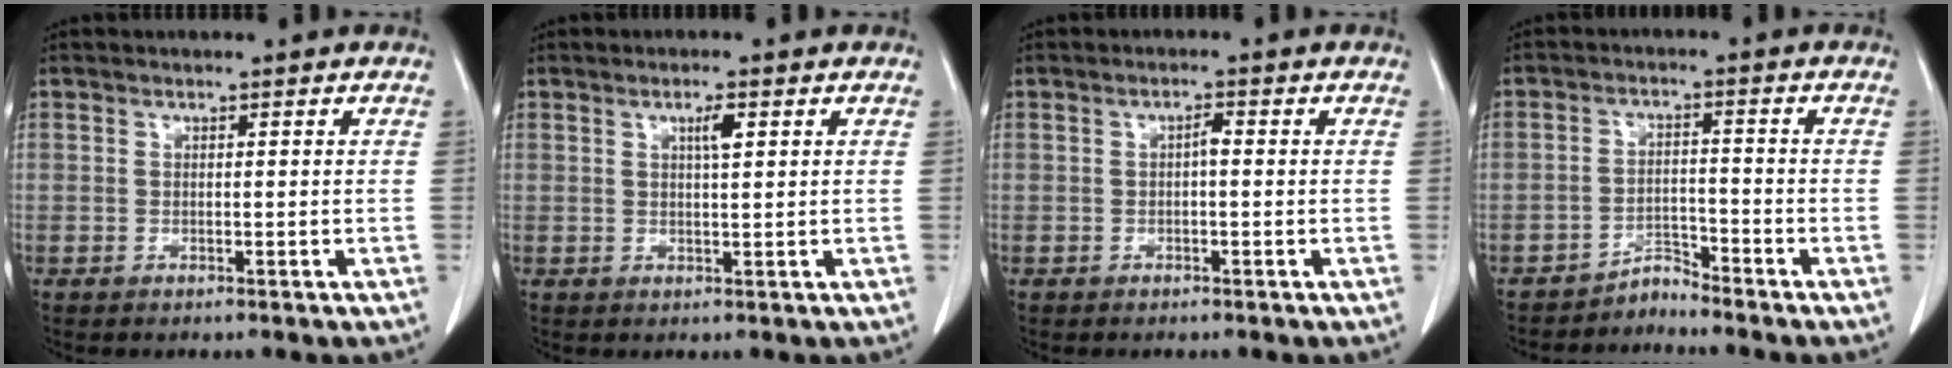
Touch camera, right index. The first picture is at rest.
{"total": 2.2, "force": [0.9, 0.2, 2.0], "torque": [-0.036, 0.000, 0.015]}
{"total": 2.2, "force": [0.0, 0.4, 2.2], "torque": [-0.037, 0.005, -0.001]}
{"total": 2.8, "force": [-2.7, 0.2, -0.6], "torque": [0.022, -0.002, -0.046]}